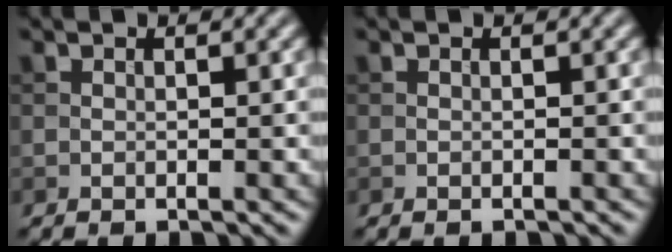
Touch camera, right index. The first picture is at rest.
{"total": 0.0}